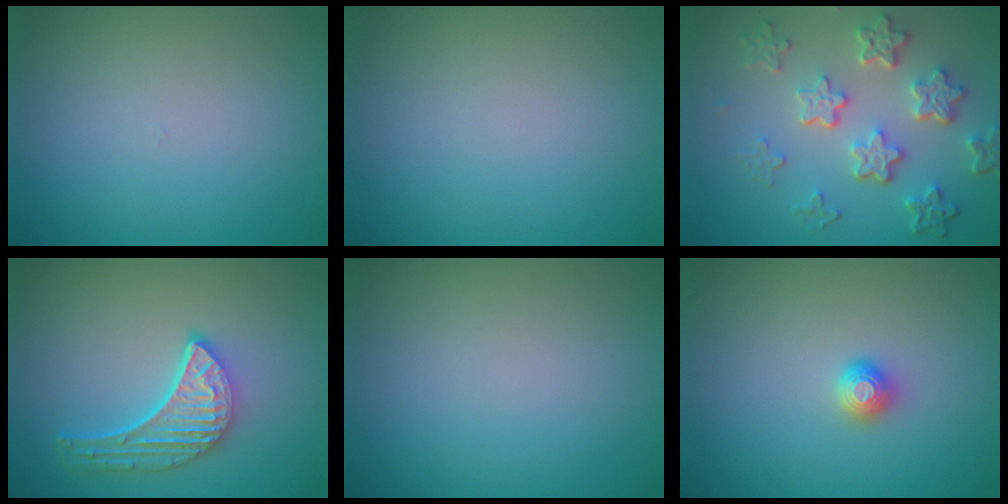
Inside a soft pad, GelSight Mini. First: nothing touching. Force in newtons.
{"total": 0.0}
{"total": 6.0, "press": 4.4, "slide": 4.0}
{"total": 5.0, "press": 3.8, "slide": 3.2}
{"total": 0.0}
{"total": 1.3, "press": 1.2, "slide": 0.5}